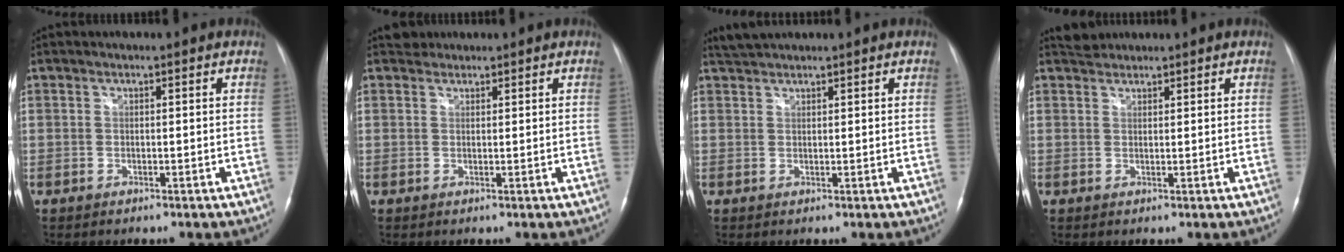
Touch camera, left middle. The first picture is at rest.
{"total": 1.5, "force": [1.3, 0.7, -0.4], "torque": [0.006, 0.009, 0.018]}
{"total": 2.6, "force": [2.5, 0.3, 0.6], "torque": [-0.018, 0.016, 0.048]}
{"total": 1.9, "force": [1.8, 0.5, -0.2], "torque": [-0.001, 0.011, 0.032]}